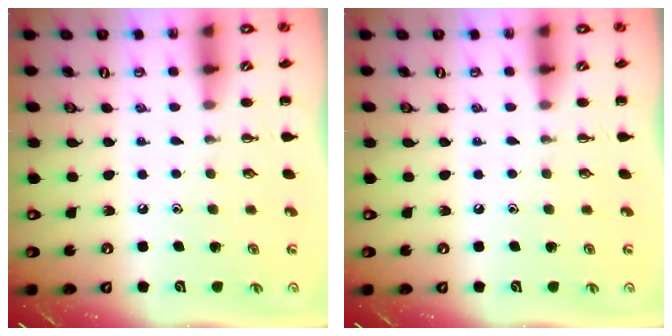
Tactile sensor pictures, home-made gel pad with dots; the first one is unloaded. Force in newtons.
{"total": 0.0}